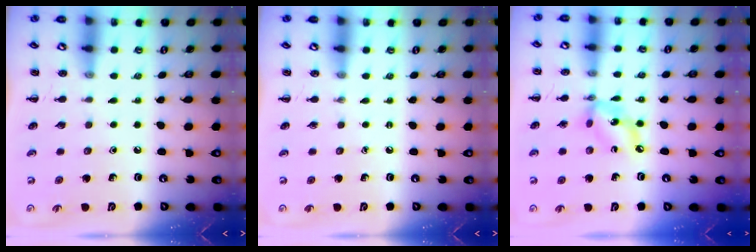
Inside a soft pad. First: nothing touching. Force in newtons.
{"total": 0.0}
{"total": 7.7, "press": 7.5, "slide": 1.9}